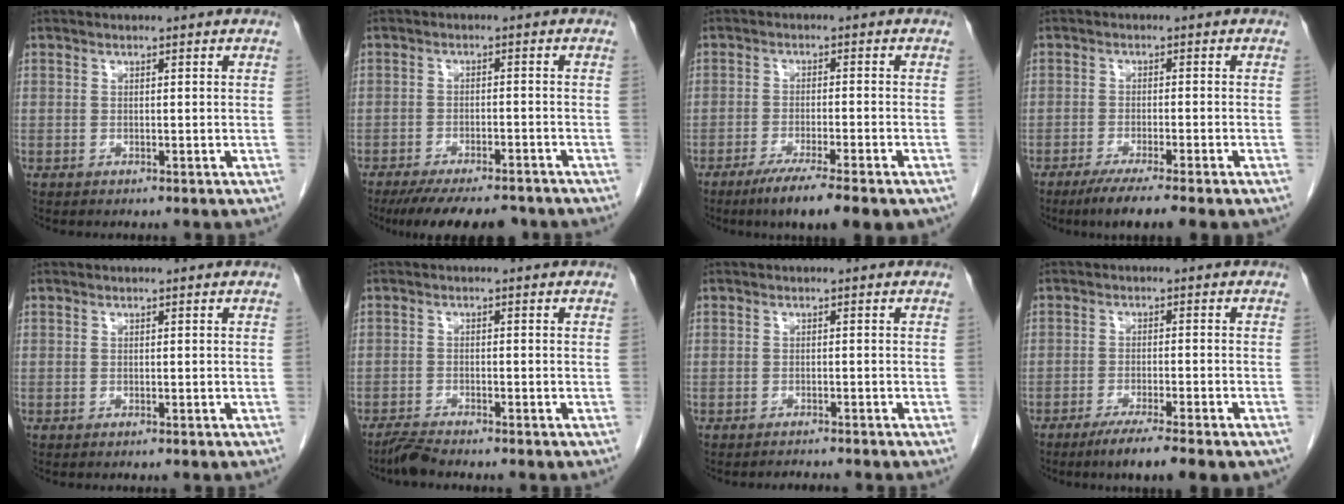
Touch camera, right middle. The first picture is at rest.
{"total": 12.1, "force": [-10.3, 3.0, 5.4], "torque": [-0.082, -0.007, -0.144]}
{"total": 9.1, "force": [-6.5, 0.4, 6.4], "torque": [-0.091, -0.020, -0.096]}
{"total": 6.6, "force": [-4.8, -0.4, 4.4], "torque": [-0.065, -0.015, -0.077]}
{"total": 0.0}
{"total": 2.4, "force": [-2.3, -0.2, 0.7], "torque": [-0.022, -0.011, -0.047]}
{"total": 1.6, "force": [-1.5, -0.6, 0.0], "torque": [-0.001, -0.006, -0.022]}
{"total": 6.8, "force": [-4.9, 0.0, 4.8], "torque": [-0.068, -0.015, -0.073]}